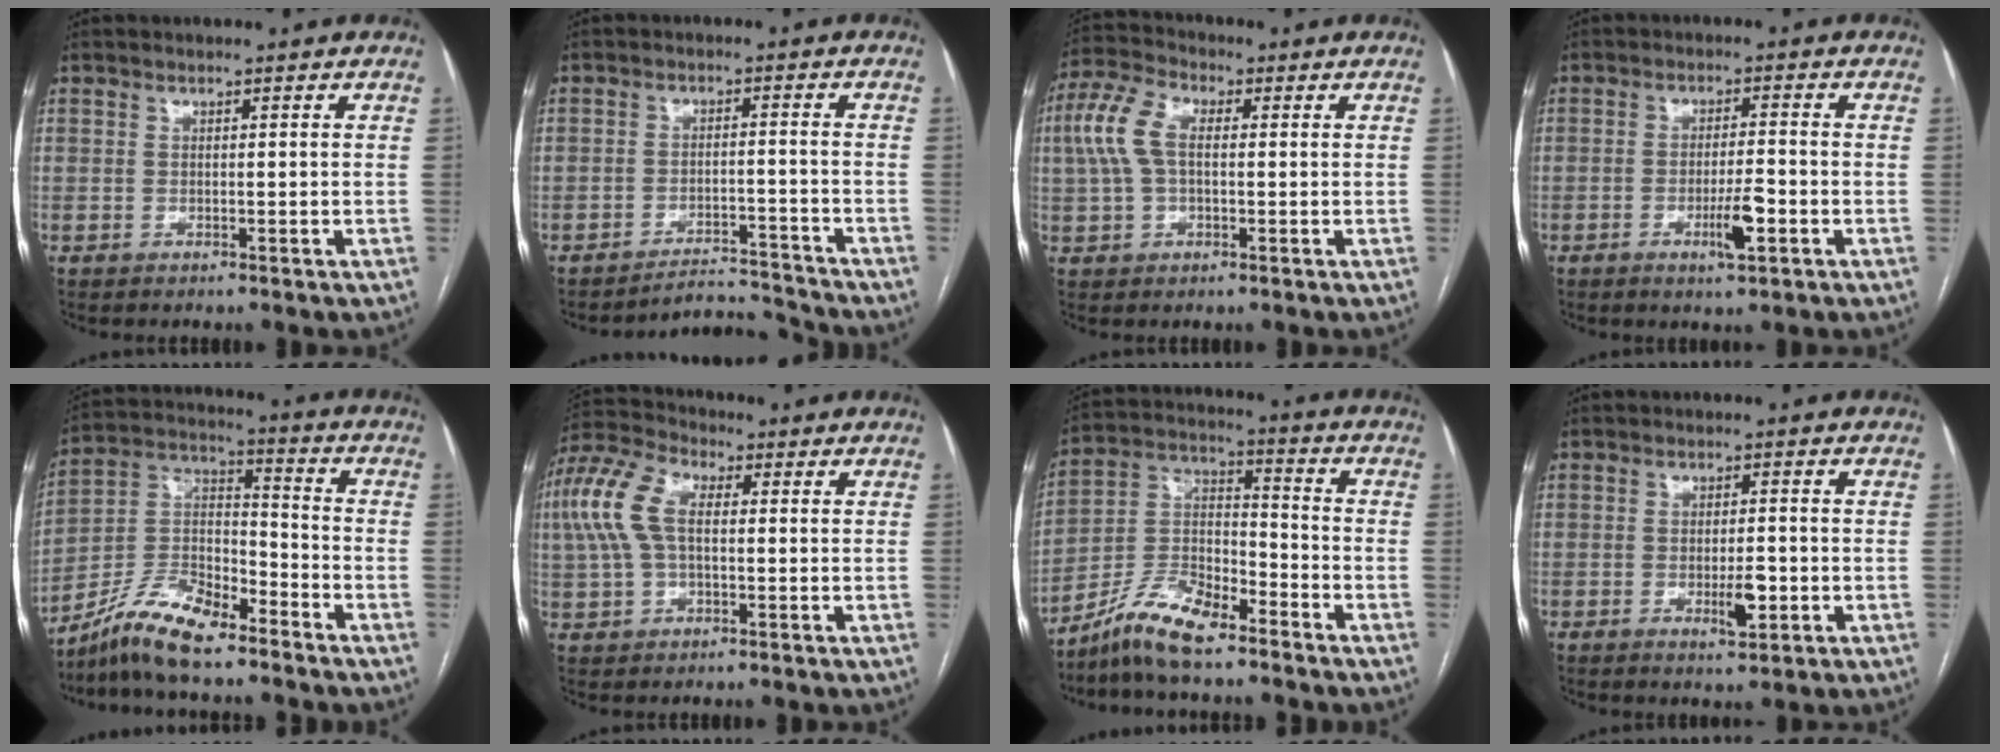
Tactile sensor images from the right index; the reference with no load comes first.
{"total": 5.5, "force": [-5.3, -0.3, -1.4], "torque": [0.027, 0.018, -0.082]}
{"total": 7.4, "force": [0.8, 3.8, 6.3], "torque": [-0.167, 0.030, 0.013]}
{"total": 4.9, "force": [-2.0, 0.5, 4.4], "torque": [-0.077, -0.004, -0.033]}
{"total": 11.3, "force": [-9.4, 2.8, 5.6], "torque": [-0.110, 0.022, -0.177]}
{"total": 9.4, "force": [1.2, 4.8, 8.0], "torque": [-0.207, 0.035, 0.019]}
{"total": 10.3, "force": [-8.5, 2.6, 5.2], "torque": [-0.106, 0.017, -0.162]}
{"total": 3.7, "force": [-1.1, 1.0, 3.4], "torque": [-0.057, -0.001, -0.012]}